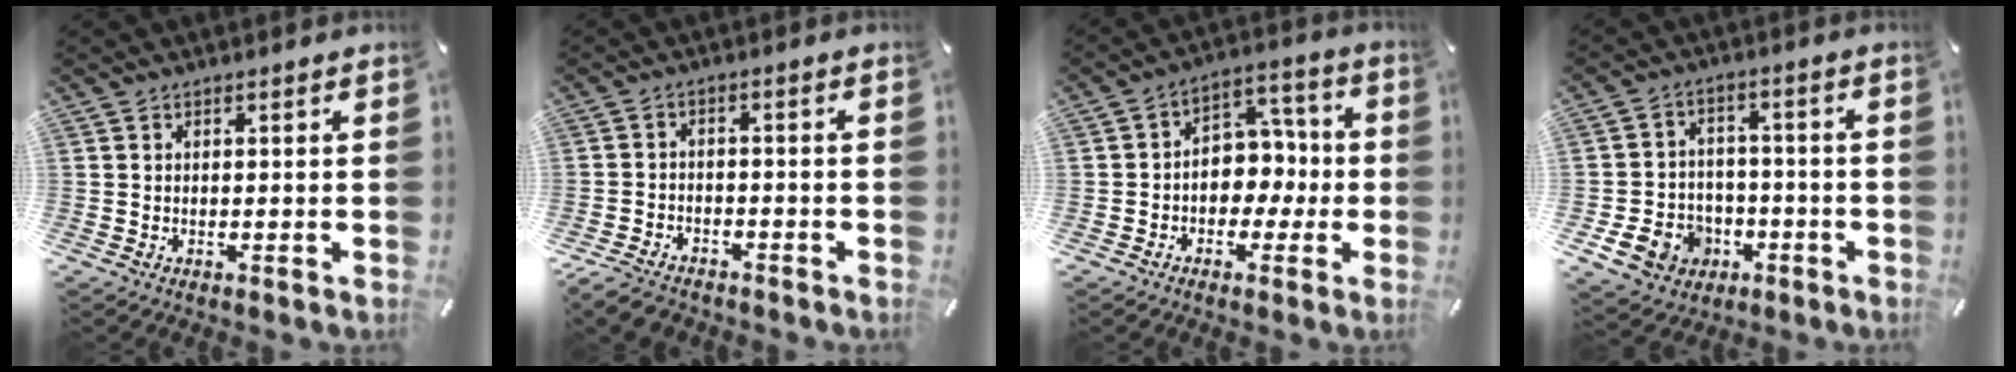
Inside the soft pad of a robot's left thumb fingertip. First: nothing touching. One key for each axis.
{"total": 4.5, "fx": -3.8, "fy": 2.2, "fz": 1.3, "tx": -0.039, "ty": 0.016, "tz": -0.077}
{"total": 8.8, "fx": -2.0, "fy": 7.5, "fz": 4.0, "tx": -0.042, "ty": 0.016, "tz": -0.036}
{"total": 10.3, "fx": -4.2, "fy": 8.7, "fz": 3.8, "tx": -0.082, "ty": 0.039, "tz": -0.069}